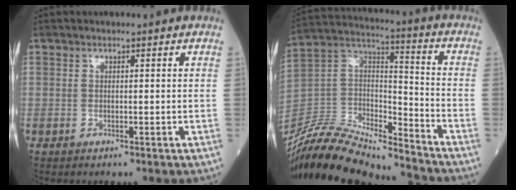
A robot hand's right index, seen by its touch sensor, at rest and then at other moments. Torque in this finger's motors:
{"motor_torque": [0.25, -0.74, 0.38, 0.11]}